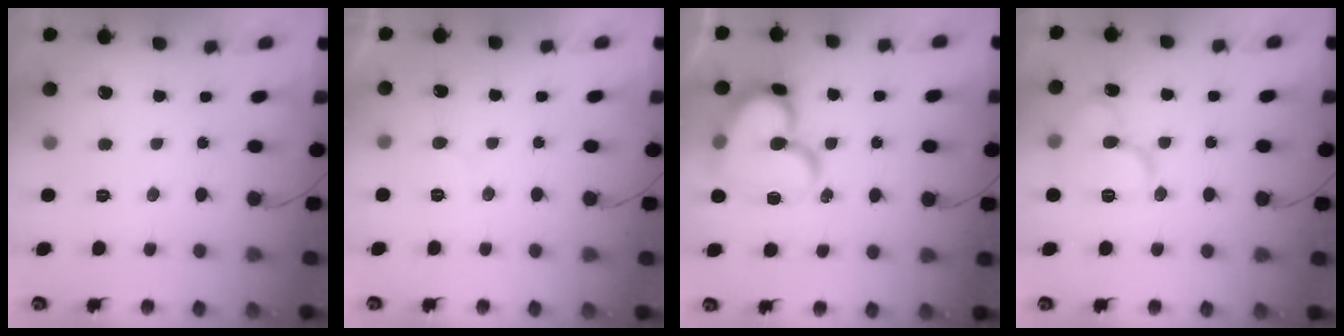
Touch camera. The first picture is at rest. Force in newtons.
{"total": 5.6, "press": 5.5, "slide": 0.4}
{"total": 18.7, "press": 18.6, "slide": 1.9}
{"total": 11.6, "press": 11.5, "slide": 1.5}